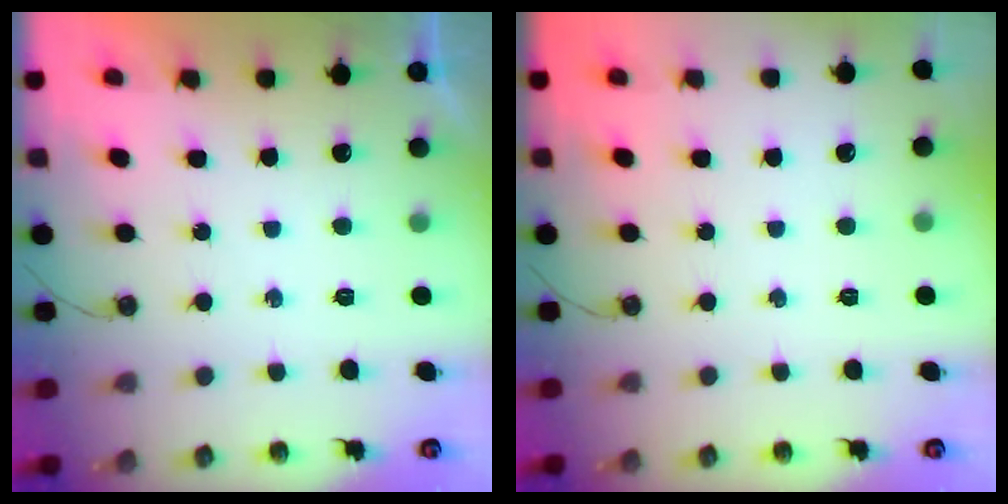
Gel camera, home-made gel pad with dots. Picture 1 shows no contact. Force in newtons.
{"total": 0.0}